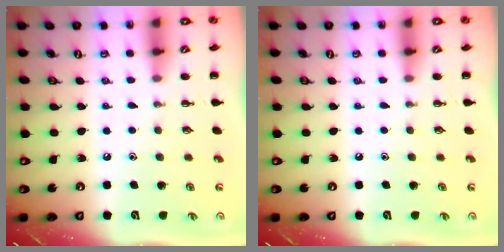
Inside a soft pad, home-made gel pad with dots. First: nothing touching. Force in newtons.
{"total": 0.0}